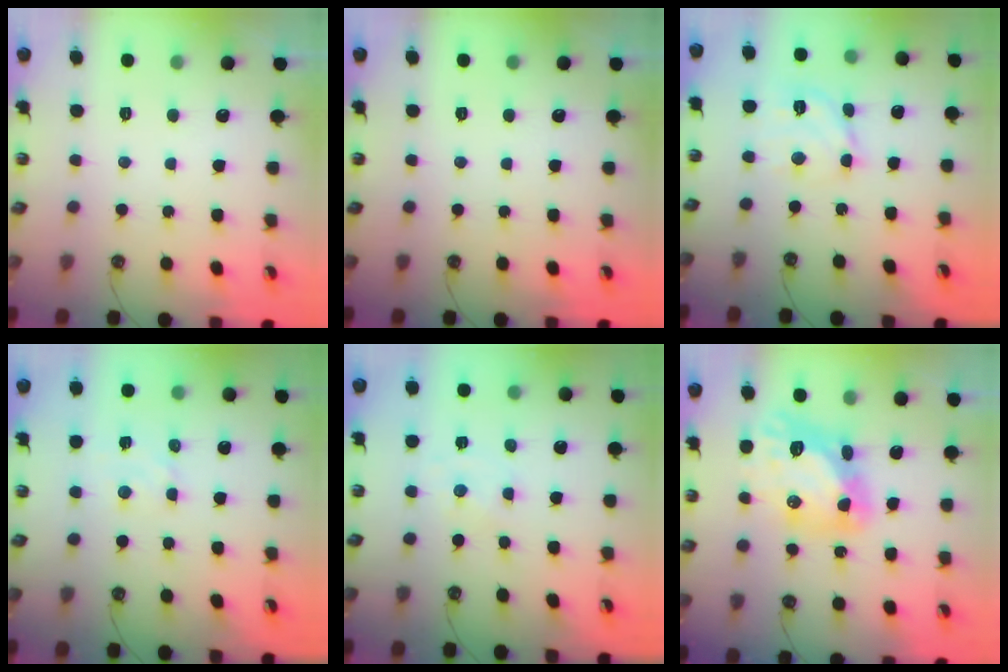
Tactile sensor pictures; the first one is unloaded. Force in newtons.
{"total": 0.0}
{"total": 12.5, "press": 12.4, "slide": 1.0}
{"total": 2.4, "press": 2.4, "slide": 0.4}
{"total": 0.0}
{"total": 13.5, "press": 13.4, "slide": 1.6}